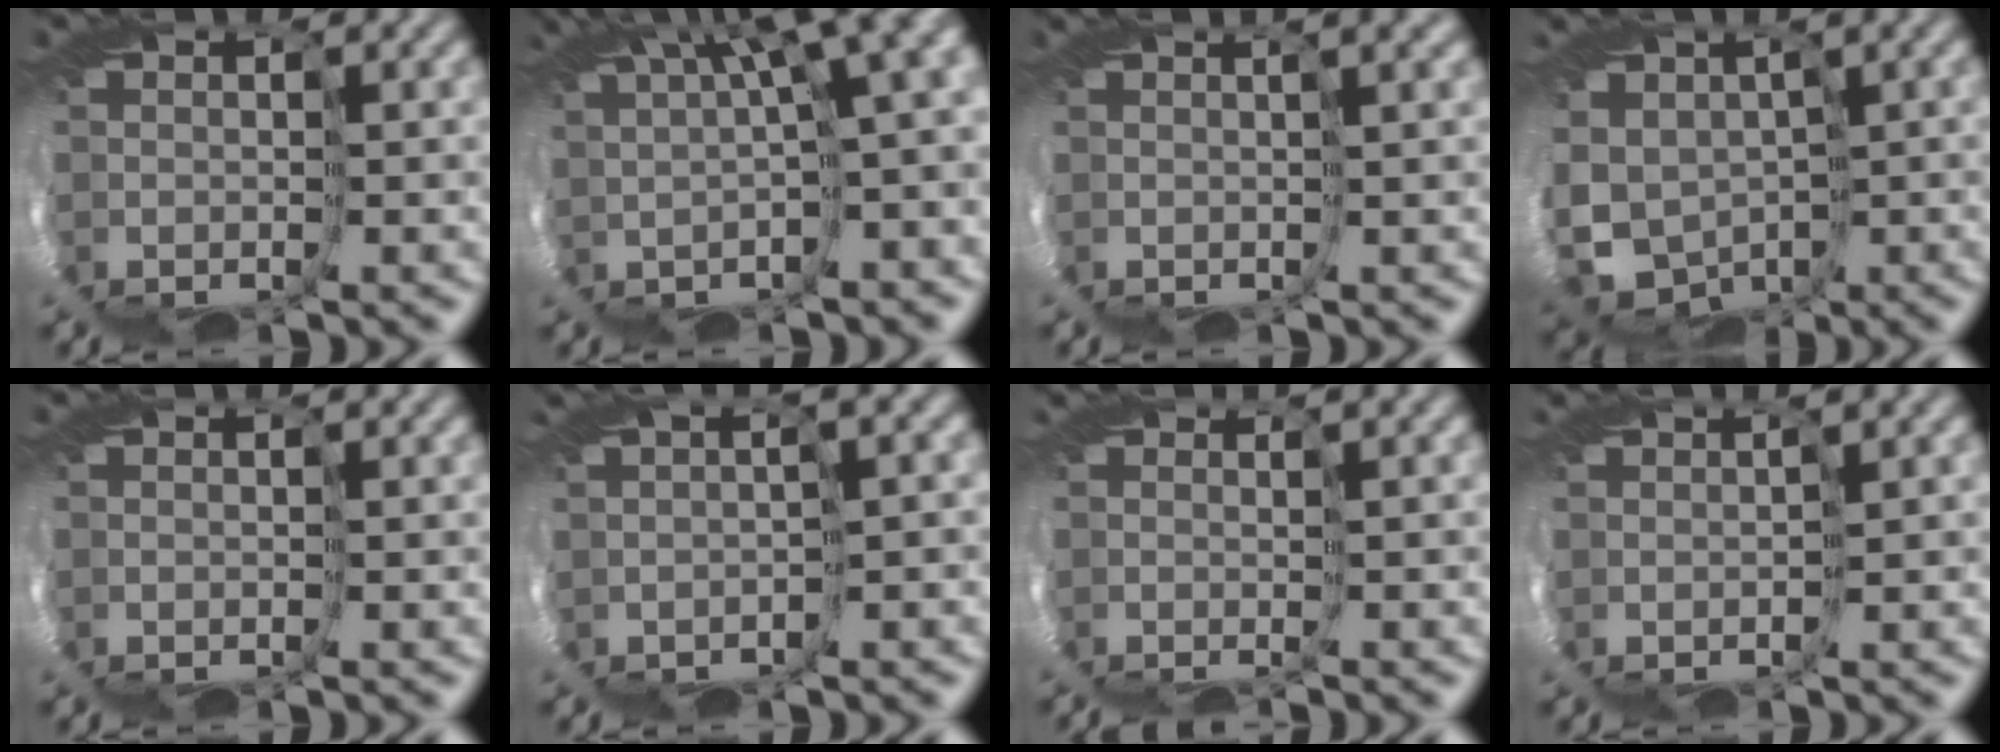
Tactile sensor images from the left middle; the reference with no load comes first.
{"total": 8.4, "force": [4.4, -0.2, 7.1], "torque": [-0.070, 0.016, 0.103]}
{"total": 3.0, "force": [0.1, -2.9, -1.0], "torque": [0.012, -0.004, 0.013]}
{"total": 4.3, "force": [0.0, 4.2, 0.9], "torque": [-0.061, -0.041, -0.011]}
{"total": 0.0}
{"total": 3.1, "force": [-0.2, -2.9, -1.0], "torque": [0.014, -0.007, 0.007]}
{"total": 2.9, "force": [-1.1, -2.5, -1.2], "torque": [0.010, -0.009, -0.001]}
{"total": 3.3, "force": [0.4, -2.7, -1.8], "torque": [0.026, -0.005, 0.013]}